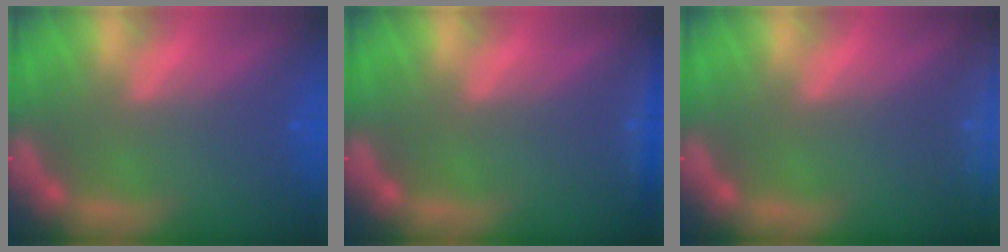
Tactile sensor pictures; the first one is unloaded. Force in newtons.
{"total": 1.9}
{"total": 9.5}